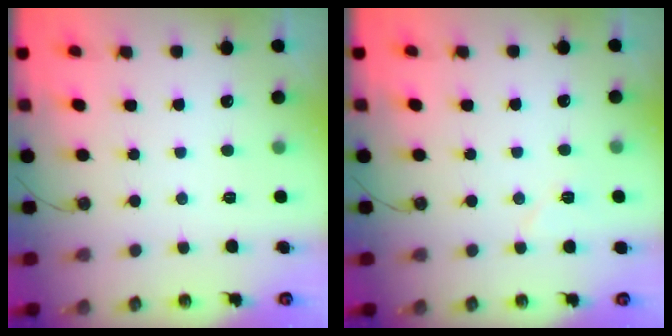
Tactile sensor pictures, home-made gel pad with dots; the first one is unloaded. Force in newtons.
{"total": 5.6, "press": 5.0, "slide": 2.5}